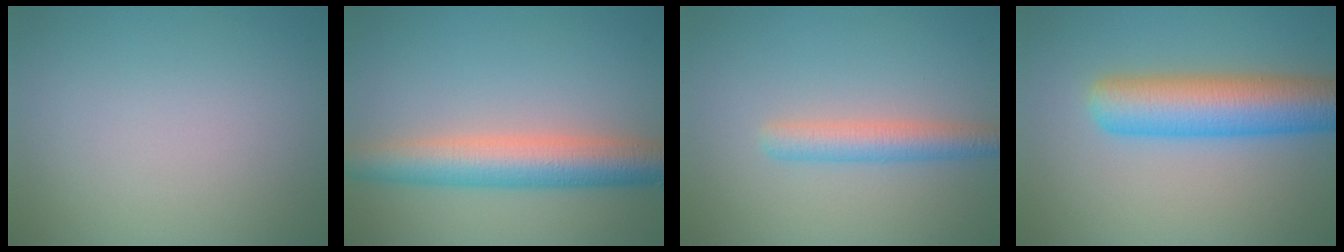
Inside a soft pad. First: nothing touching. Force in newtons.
{"total": 6.0, "press": 6.0, "slide": 0.1}
{"total": 3.0, "press": 3.0, "slide": 0.1}
{"total": 7.9, "press": 7.9, "slide": 0.2}